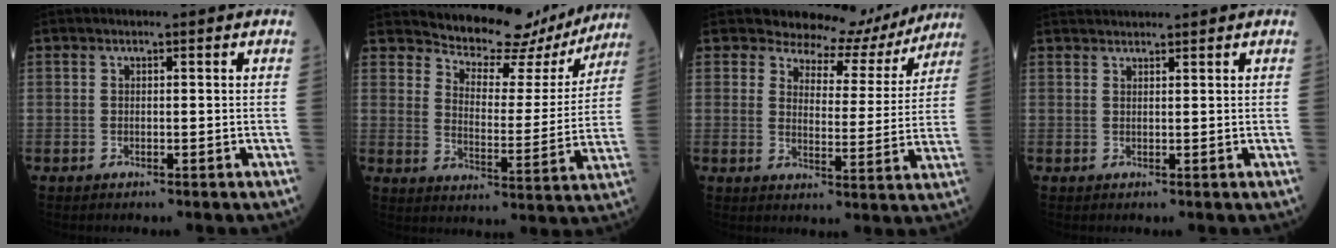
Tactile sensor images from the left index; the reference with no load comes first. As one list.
[{"total": 14.7, "force": [13.6, 4.6, 3.1], "torque": [-0.033, -0.021, 0.169]}, {"total": 10.6, "force": [9.7, 4.0, 0.9], "torque": [0.003, -0.015, 0.106]}, {"total": 3.1, "force": [3.0, -0.2, 0.7], "torque": [-0.009, 0.031, 0.057]}]